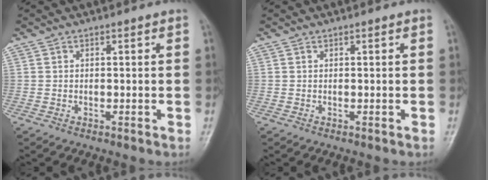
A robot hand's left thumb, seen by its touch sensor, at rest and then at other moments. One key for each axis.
{"total": 0.0}